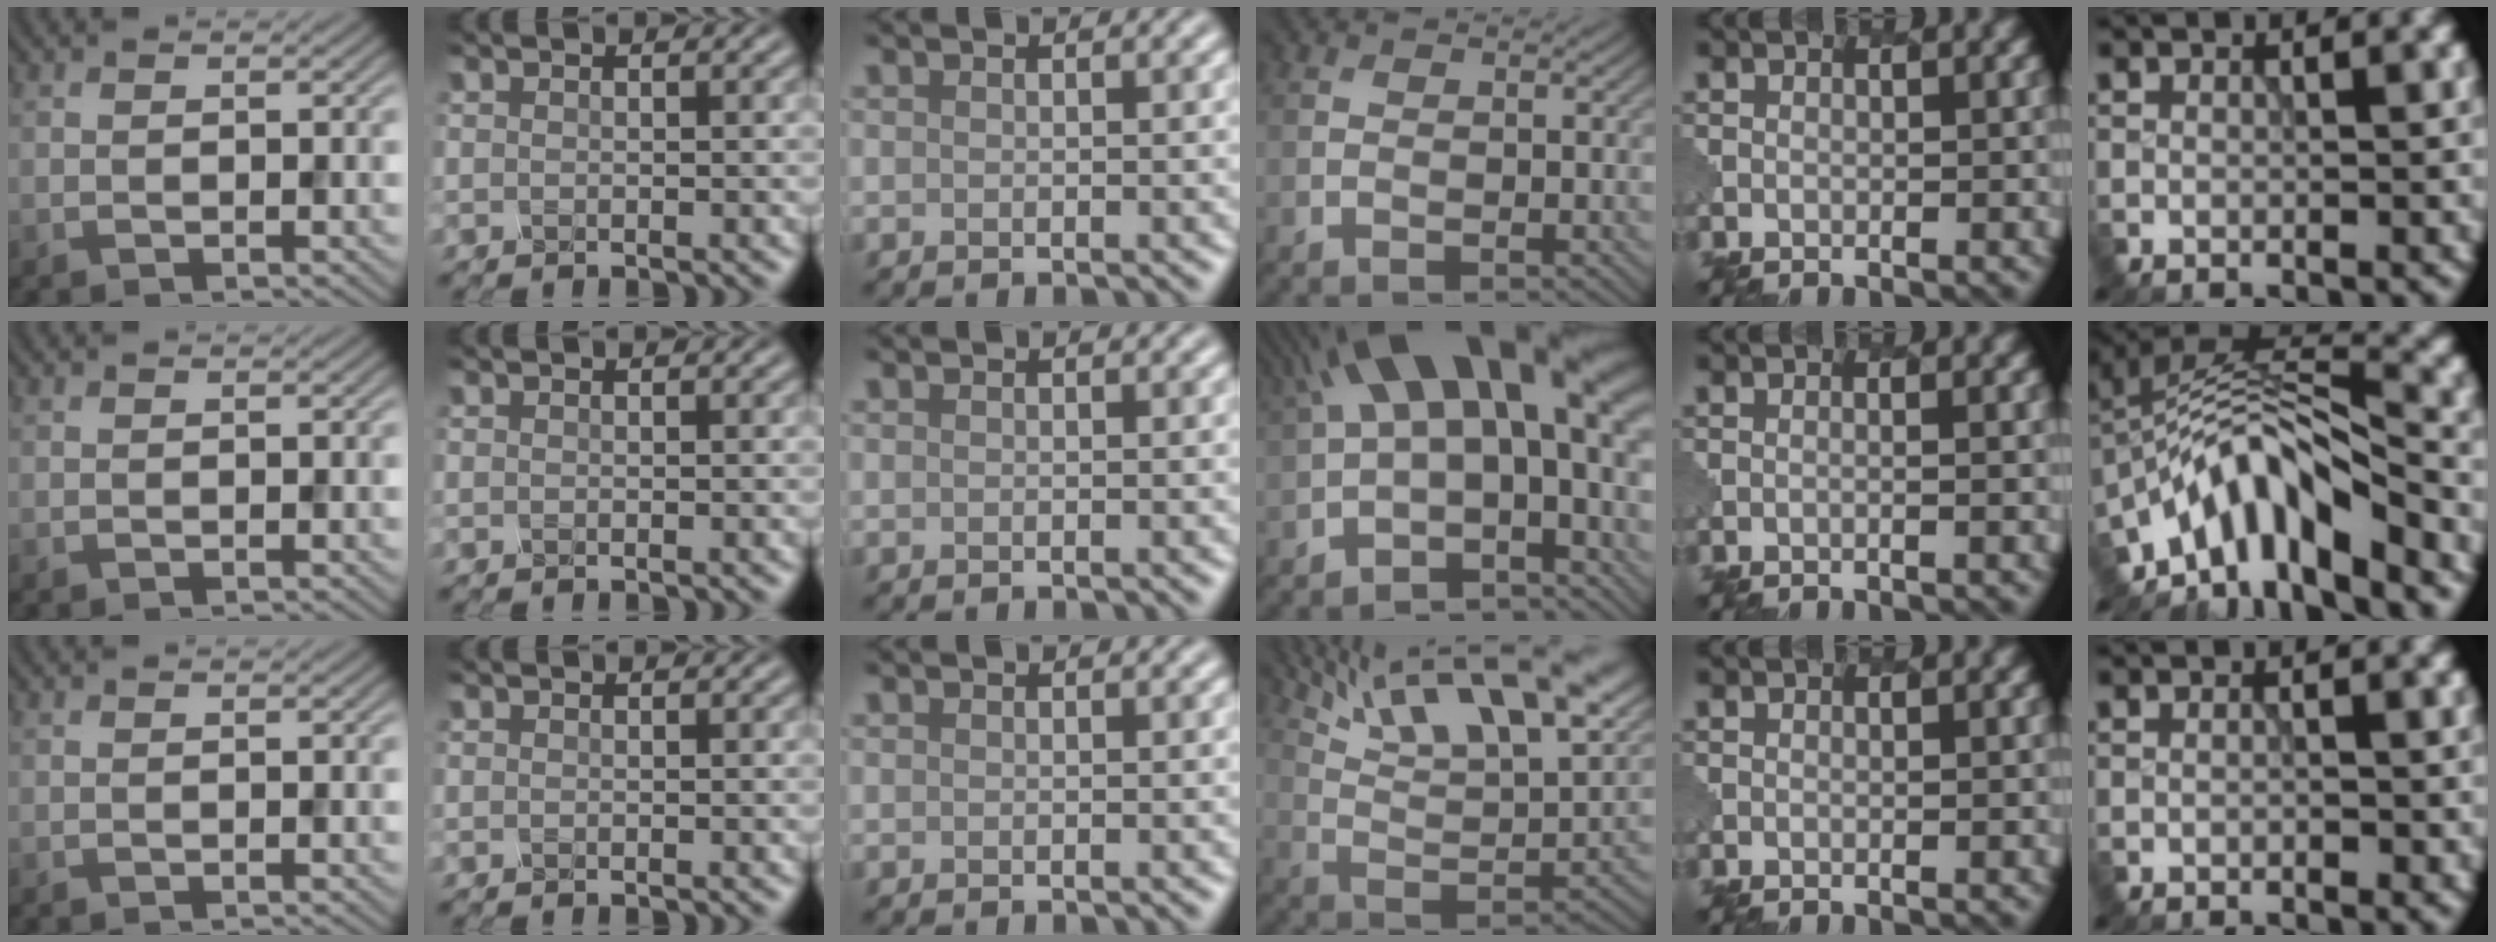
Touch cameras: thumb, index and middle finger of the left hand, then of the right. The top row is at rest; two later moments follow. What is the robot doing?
{"motion": "dispense", "object": "oil cruet"}